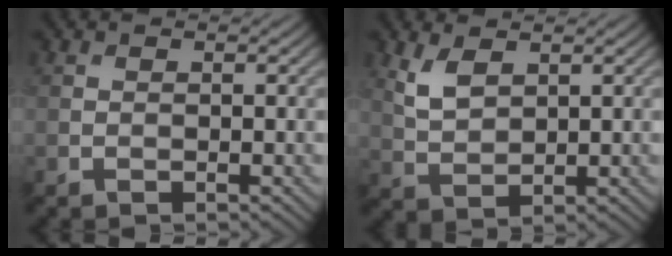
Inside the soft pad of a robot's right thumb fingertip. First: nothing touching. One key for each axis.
{"total": 4.1, "fx": 2.2, "fy": 2.0, "fz": 2.8, "tx": -0.073, "ty": -0.002, "tz": 0.049}